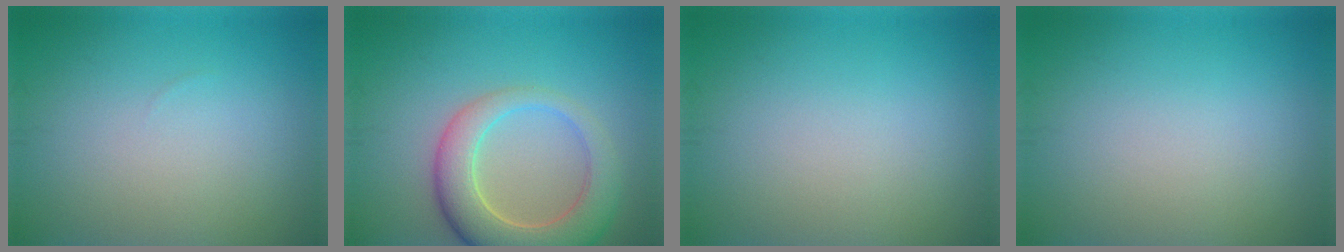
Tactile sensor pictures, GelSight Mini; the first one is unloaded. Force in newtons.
{"total": 6.8, "press": 6.8, "slide": 0.7}
{"total": 0.0}
{"total": 0.0}